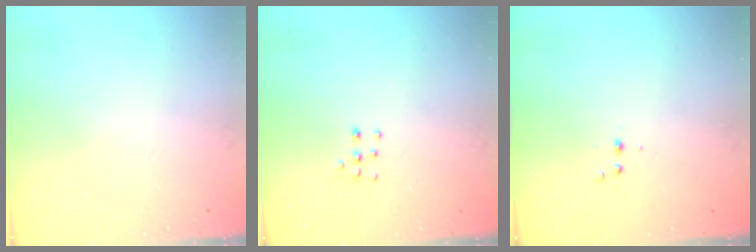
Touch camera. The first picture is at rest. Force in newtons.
{"total": 4.4, "press": 4.3, "slide": 0.9}
{"total": 2.9, "press": 2.7, "slide": 1.1}